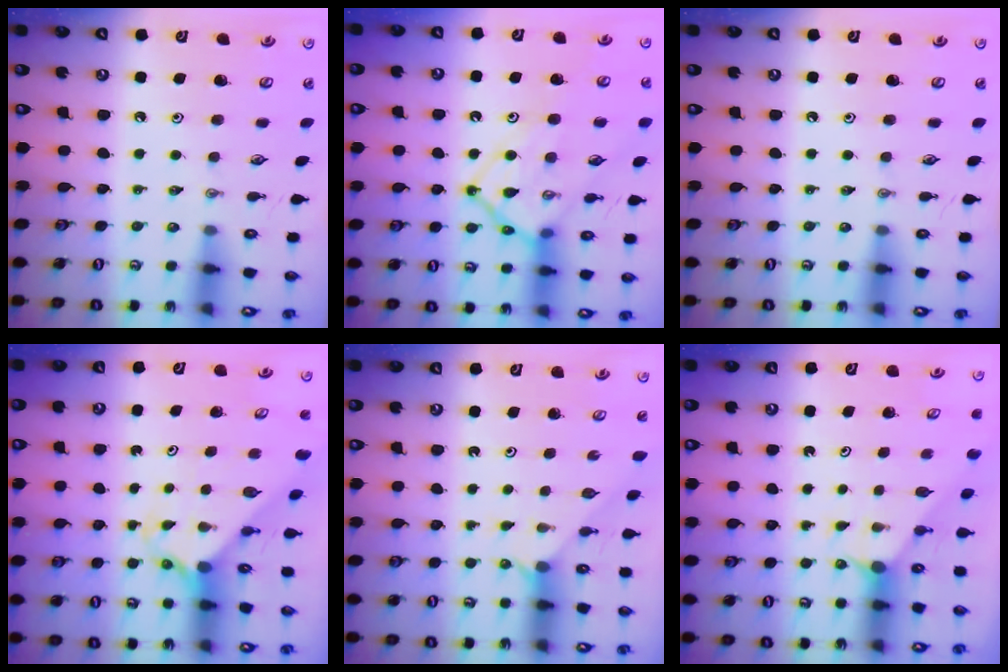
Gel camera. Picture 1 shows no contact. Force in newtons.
{"total": 14.5, "press": 14.4, "slide": 1.2}
{"total": 0.0}
{"total": 2.4, "press": 2.4, "slide": 0.2}
{"total": 1.8, "press": 1.8, "slide": 0.2}
{"total": 1.5, "press": 1.5, "slide": 0.2}